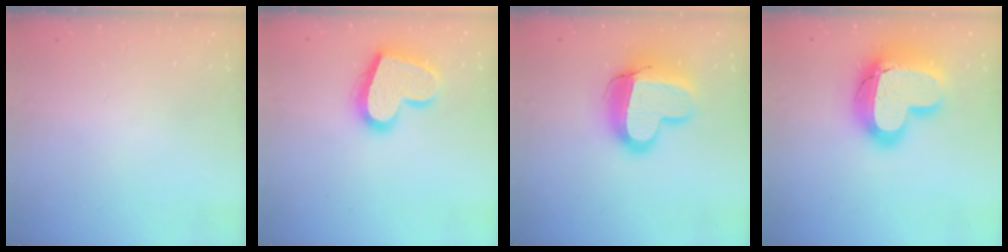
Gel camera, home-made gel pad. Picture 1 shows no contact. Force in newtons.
{"total": 20.3, "press": 20.3, "slide": 1.5}
{"total": 16.9, "press": 16.8, "slide": 1.4}
{"total": 23.0, "press": 22.9, "slide": 1.6}